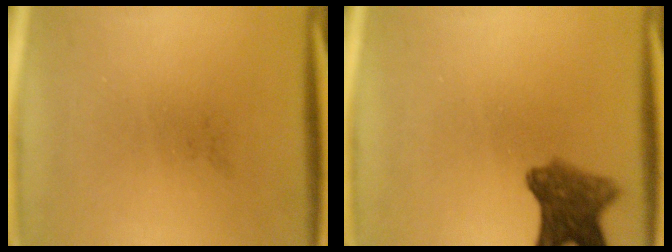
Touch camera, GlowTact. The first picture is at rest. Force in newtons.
{"total": 6.7}